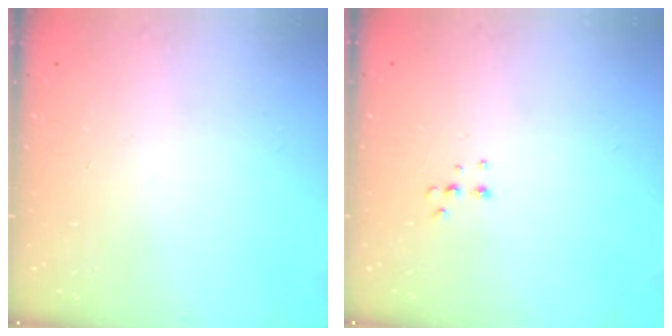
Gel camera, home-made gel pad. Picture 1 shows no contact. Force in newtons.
{"total": 4.0, "press": 4.0, "slide": 0.8}